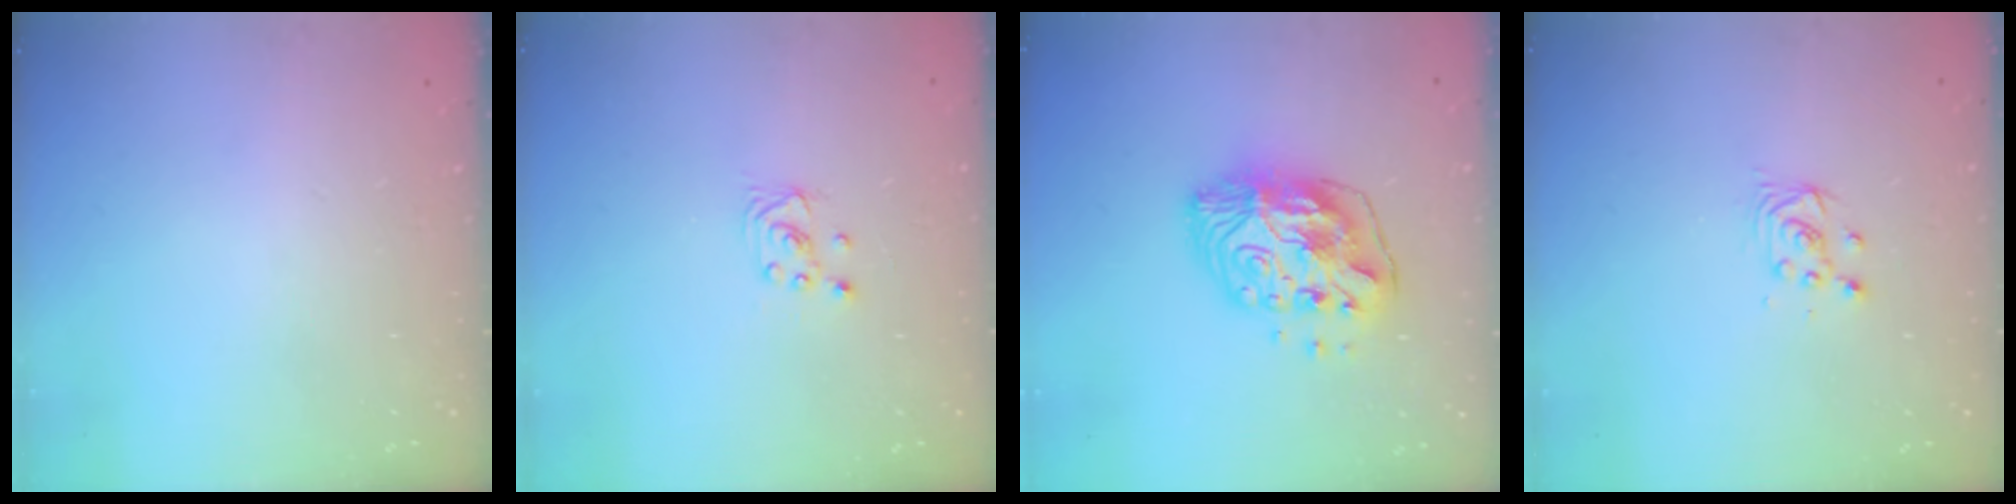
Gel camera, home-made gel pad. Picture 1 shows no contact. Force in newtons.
{"total": 1.6, "press": 1.6, "slide": 0.0}
{"total": 13.7, "press": 13.7, "slide": 1.0}
{"total": 3.4, "press": 3.4, "slide": 0.3}